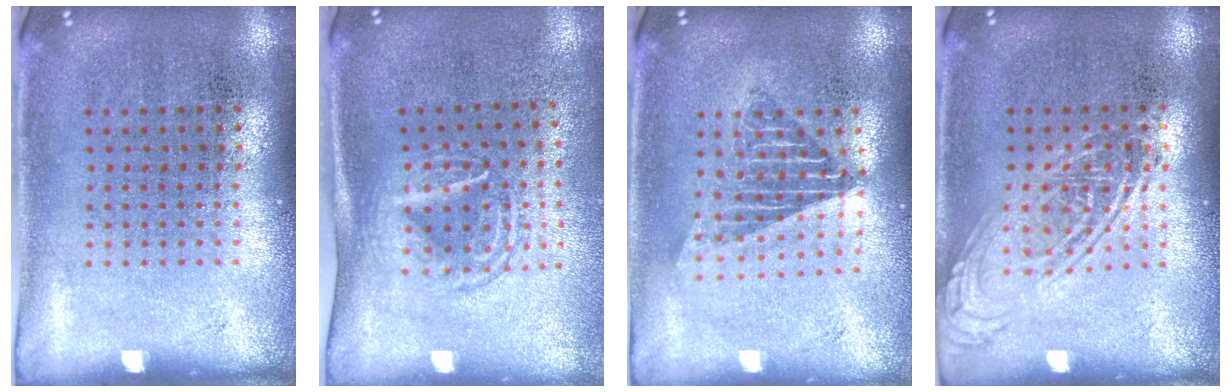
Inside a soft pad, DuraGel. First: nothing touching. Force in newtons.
{"total": 1.7, "press": 1.3, "slide": 1.1}
{"total": 1.6, "press": 1.4, "slide": 0.9}
{"total": 1.6, "press": 1.6, "slide": 0.1}